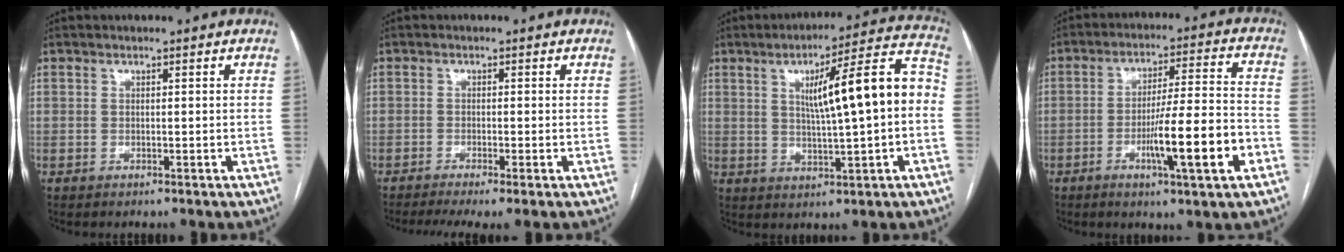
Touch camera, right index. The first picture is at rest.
{"total": 5.9, "force": [-4.2, 0.4, 4.1], "torque": [-0.065, -0.012, -0.069]}
{"total": 14.5, "force": [1.1, 1.2, 14.4], "torque": [-0.208, 0.031, 0.017]}
{"total": 13.2, "force": [-4.9, 0.3, 12.2], "torque": [-0.198, -0.003, -0.076]}